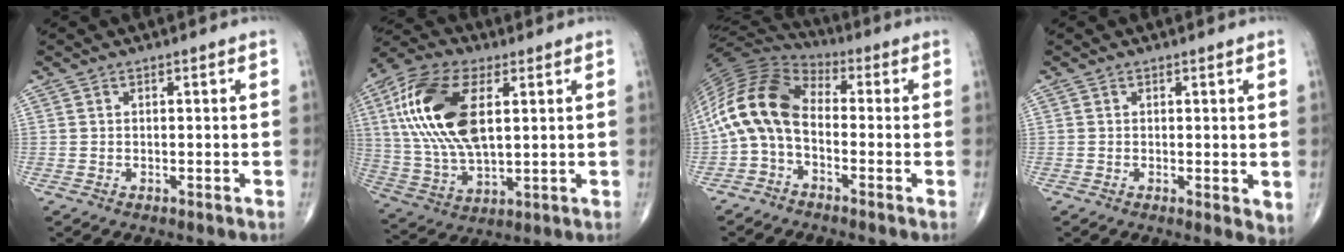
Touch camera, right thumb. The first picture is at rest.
{"total": 19.8, "force": [4.9, 9.9, 16.5], "torque": [-0.339, -0.002, 0.090]}
{"total": 13.9, "force": [-1.7, 8.4, 11.0], "torque": [-0.220, 0.053, -0.050]}
{"total": 2.9, "force": [0.1, 1.1, 2.7], "torque": [-0.036, -0.011, -0.001]}